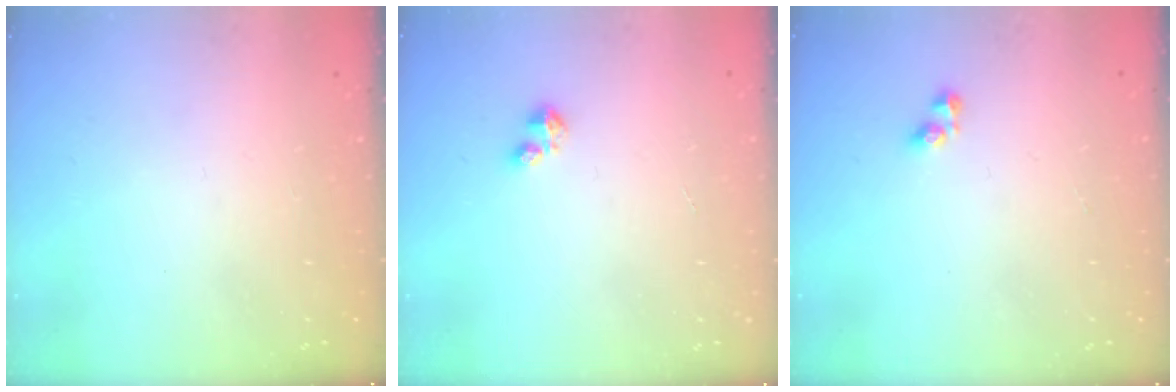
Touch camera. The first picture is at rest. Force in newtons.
{"total": 1.6, "press": 1.6, "slide": 0.3}
{"total": 2.9, "press": 2.9, "slide": 0.4}